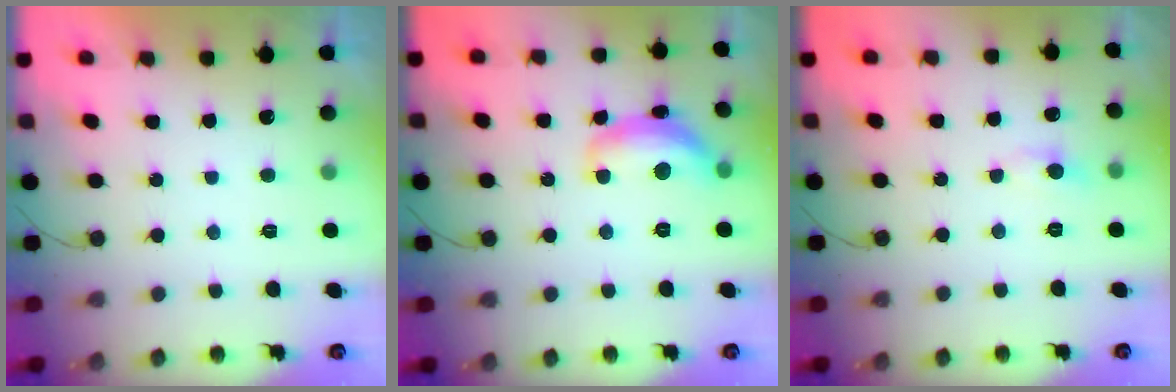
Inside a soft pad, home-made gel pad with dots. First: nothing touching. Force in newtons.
{"total": 13.4, "press": 13.3, "slide": 0.8}
{"total": 5.1, "press": 5.0, "slide": 0.6}